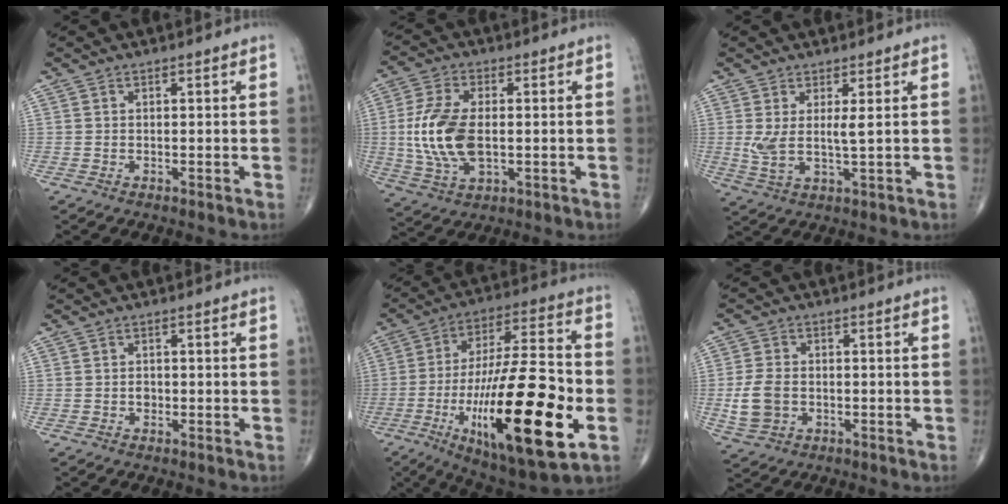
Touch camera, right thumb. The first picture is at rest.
{"total": 12.9, "force": [-0.3, 6.9, 10.9], "torque": [-0.230, -0.001, -0.002]}
{"total": 5.1, "force": [1.2, 1.1, 4.9], "torque": [-0.112, -0.017, 0.028]}
{"total": 1.2, "force": [-0.3, 1.0, 0.7], "torque": [-0.006, 0.004, -0.006]}
{"total": 30.2, "force": [-8.7, 8.8, 27.5], "torque": [-0.474, 0.006, -0.131]}
{"total": 6.8, "force": [-1.1, 5.0, 4.5], "torque": [-0.088, 0.007, -0.018]}